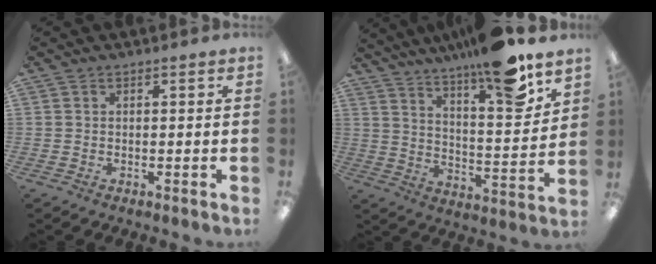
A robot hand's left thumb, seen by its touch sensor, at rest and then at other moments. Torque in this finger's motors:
{"motor_torque": [4.97, 0.00, 1.59, -1.18, 0.16]}